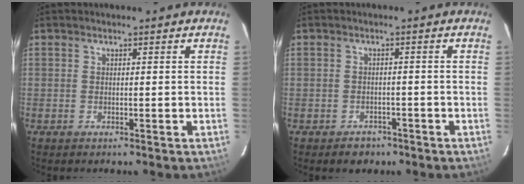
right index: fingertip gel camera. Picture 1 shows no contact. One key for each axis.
{"total": 2.8, "fx": -1.9, "fy": 2.0, "fz": 0.6, "tx": -0.011, "ty": 0.006, "tz": -0.021}